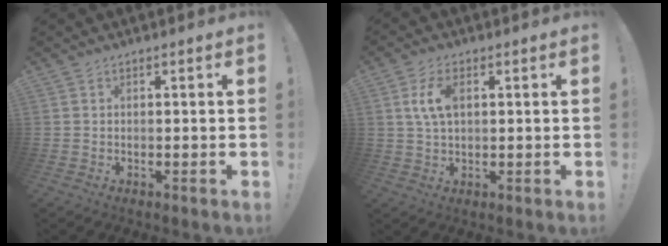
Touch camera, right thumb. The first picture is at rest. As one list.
[{"total": 7.0, "force": [1.7, 3.9, 5.5], "torque": [-0.102, 0.003, 0.029]}]